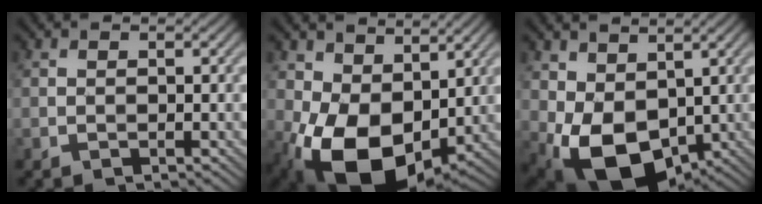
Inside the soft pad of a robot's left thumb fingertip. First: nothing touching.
{"total": 13.4, "force": [-0.5, 8.8, 10.0], "torque": [-0.216, -0.030, -0.007]}
{"total": 10.9, "force": [-0.4, 7.4, 8.0], "torque": [-0.184, -0.031, 0.000]}